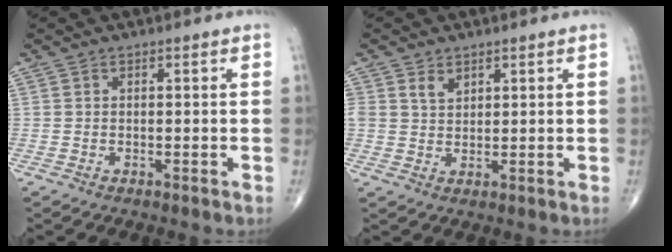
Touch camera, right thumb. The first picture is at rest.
{"total": 2.8, "force": [1.7, 1.9, 1.2], "torque": [-0.011, -0.013, 0.035]}